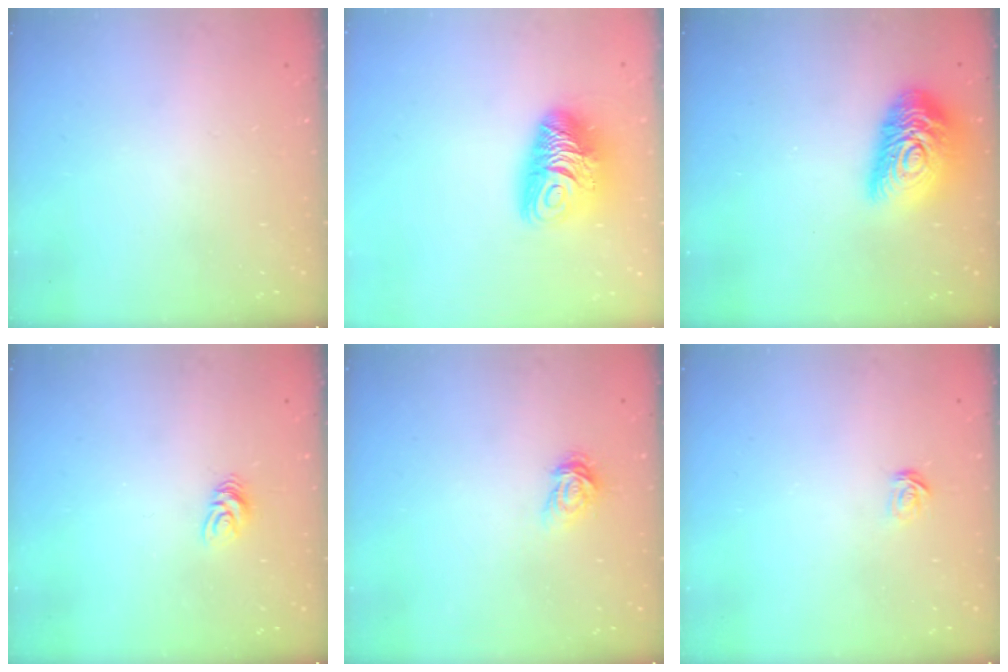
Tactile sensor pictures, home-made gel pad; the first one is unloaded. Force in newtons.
{"total": 13.1, "press": 13.0, "slide": 1.4}
{"total": 16.3, "press": 16.2, "slide": 1.7}
{"total": 5.2, "press": 5.2, "slide": 0.3}
{"total": 3.5, "press": 3.5, "slide": 0.3}
{"total": 2.3, "press": 2.3, "slide": 0.1}